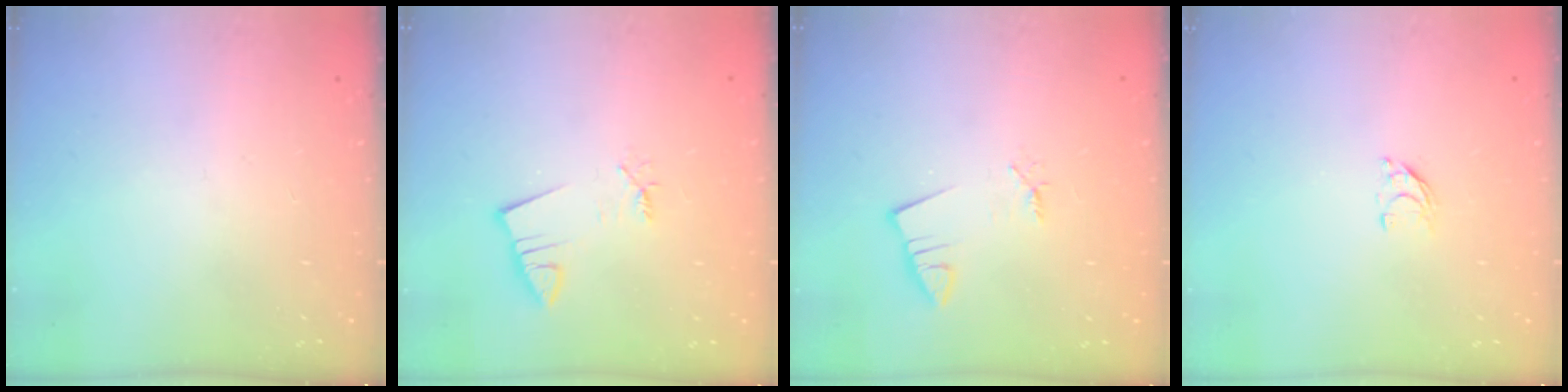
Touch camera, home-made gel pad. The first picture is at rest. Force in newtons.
{"total": 2.2, "press": 2.1, "slide": 0.2}
{"total": 1.4, "press": 1.4, "slide": 0.1}
{"total": 3.2, "press": 3.2, "slide": 0.3}